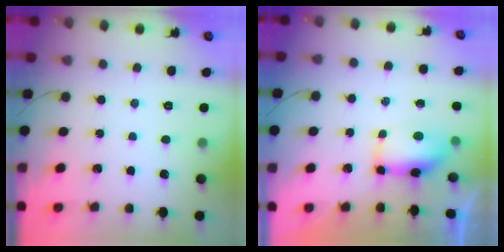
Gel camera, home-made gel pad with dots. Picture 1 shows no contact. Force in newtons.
{"total": 9.4, "press": 7.8, "slide": 5.3}